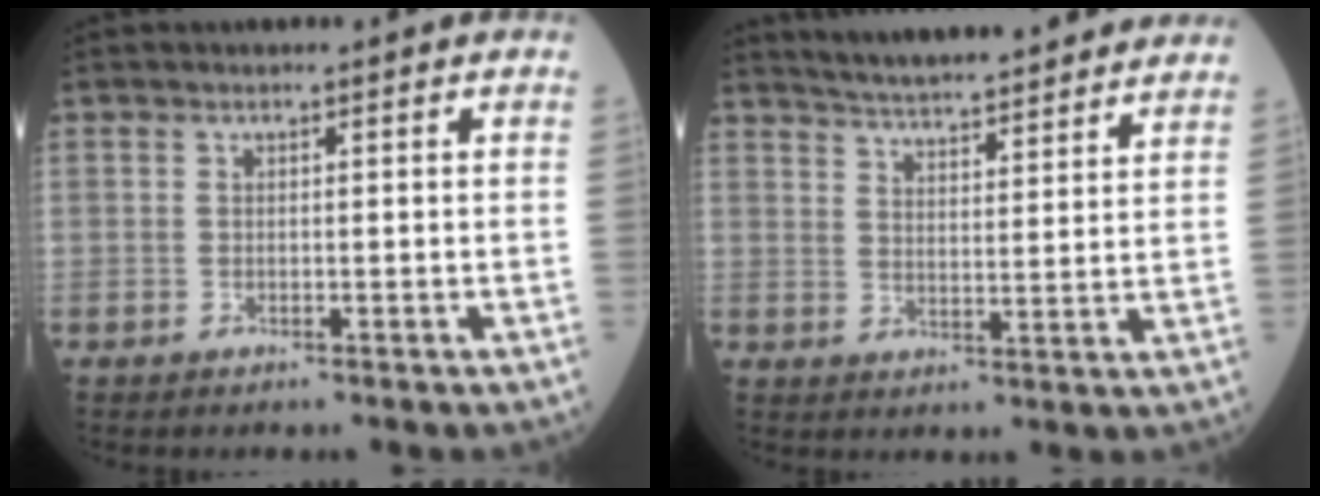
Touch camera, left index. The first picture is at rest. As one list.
[{"total": 18.4, "force": [16.8, 2.1, 7.2], "torque": [-0.107, 0.021, 0.233]}]